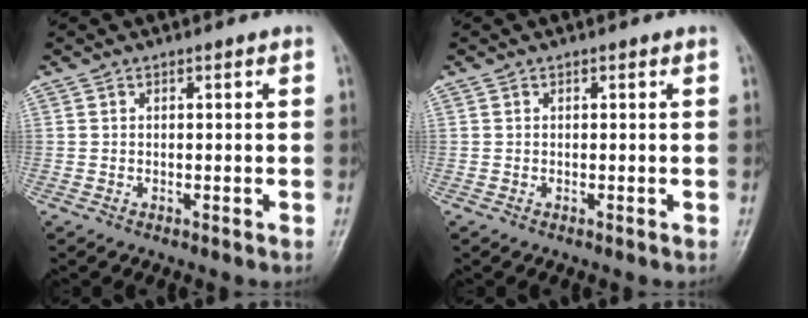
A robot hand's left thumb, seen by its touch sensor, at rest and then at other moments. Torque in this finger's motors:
{"motor_torque": [0.00, 0.00, 0.00, 0.00, 0.00]}